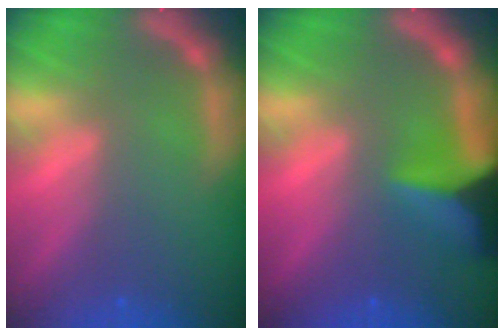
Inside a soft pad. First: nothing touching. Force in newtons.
{"total": 7.5}